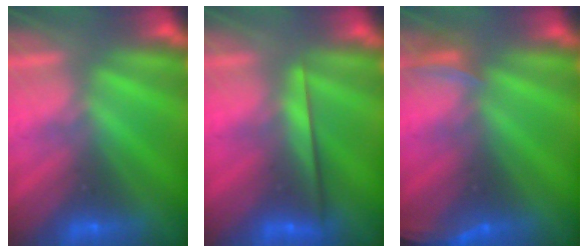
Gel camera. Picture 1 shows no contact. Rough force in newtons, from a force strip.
{"total": 2.3}
{"total": 2.5}